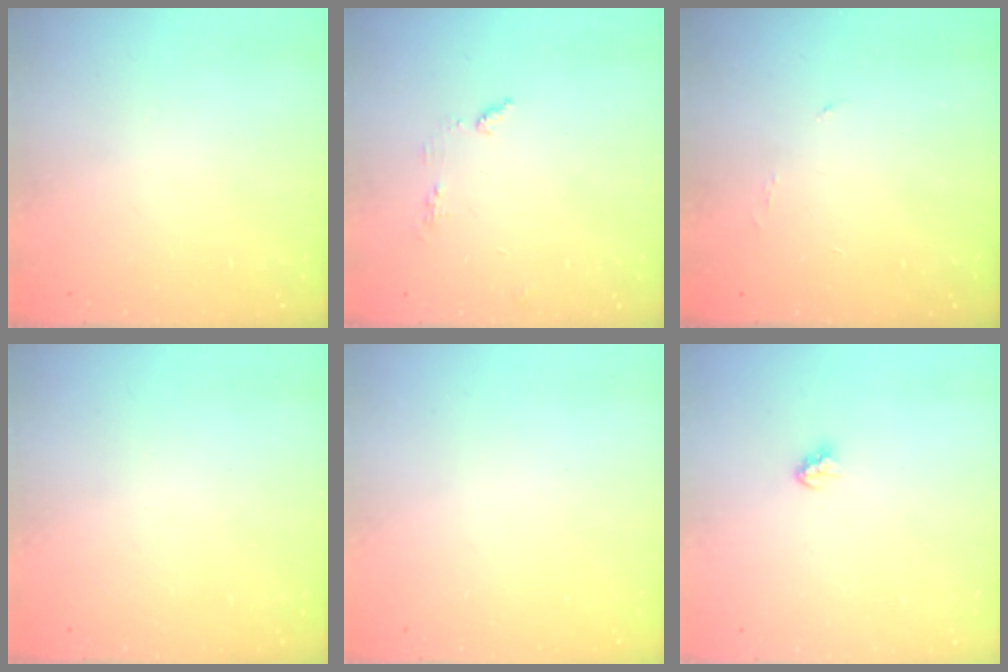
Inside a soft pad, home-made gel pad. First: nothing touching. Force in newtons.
{"total": 5.3, "press": 5.2, "slide": 0.6}
{"total": 3.1, "press": 3.1, "slide": 0.5}
{"total": 0.0}
{"total": 0.0}
{"total": 3.4, "press": 3.4, "slide": 0.5}